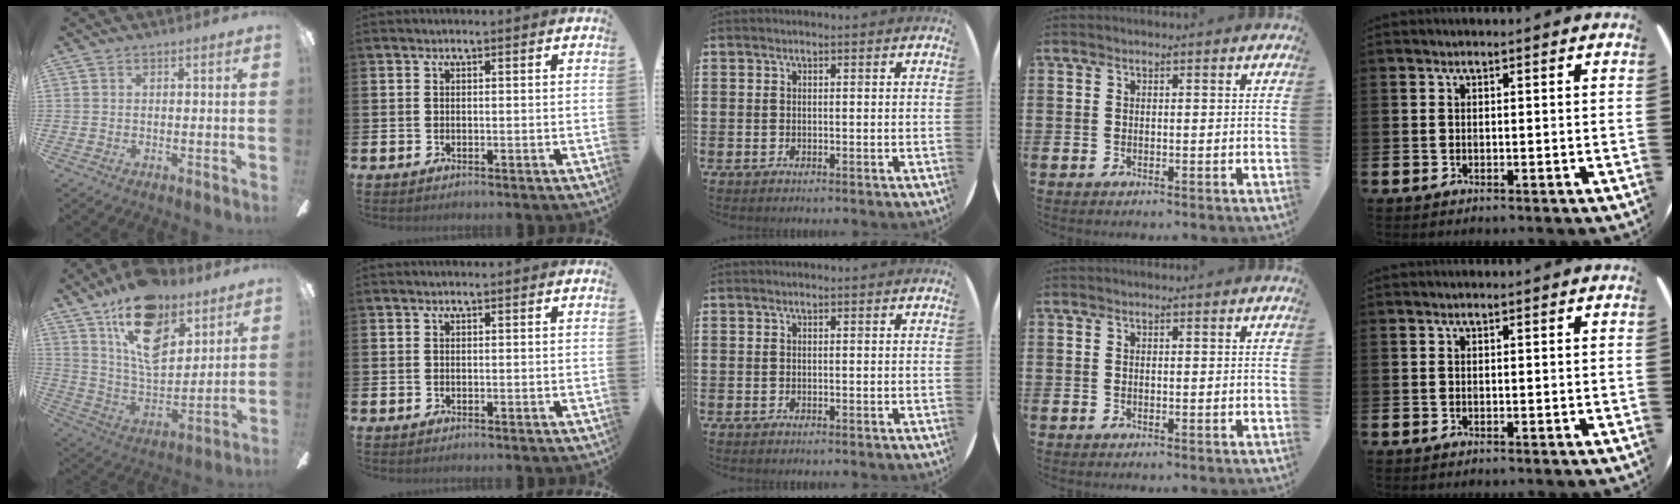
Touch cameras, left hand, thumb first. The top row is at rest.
{"thumb": {"total": 19.1, "force": [11.8, 10.1, 11.2], "torque": [-0.203, -0.059, 0.211]}}